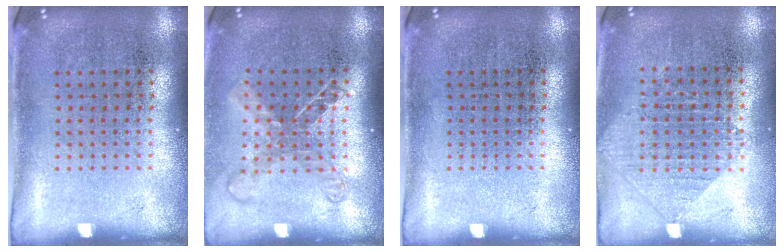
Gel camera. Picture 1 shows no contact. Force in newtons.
{"total": 1.7, "press": 1.3, "slide": 1.0}
{"total": 0.0}
{"total": 0.9, "press": 0.9, "slide": 0.2}